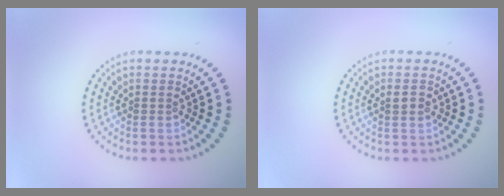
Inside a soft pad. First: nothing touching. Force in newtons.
{"total": 1.2, "press": 1.1, "slide": 0.3}